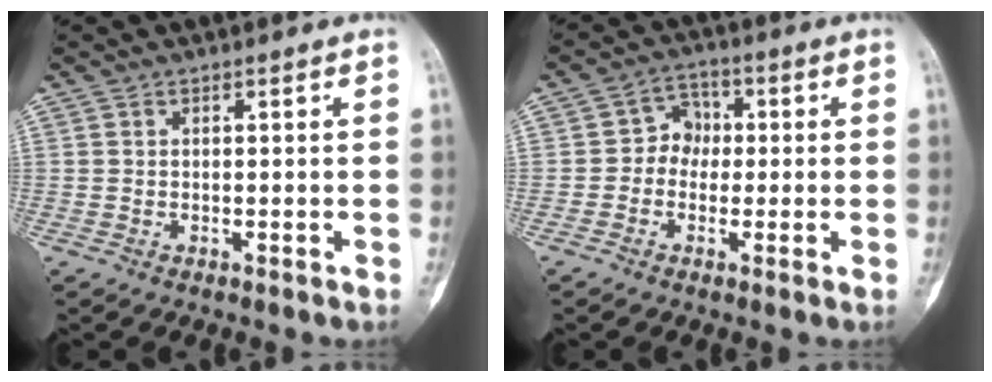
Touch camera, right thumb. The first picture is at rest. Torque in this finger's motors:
{"motor_torque": [-0.65, -0.21, 0.32, 0.26, -0.10]}